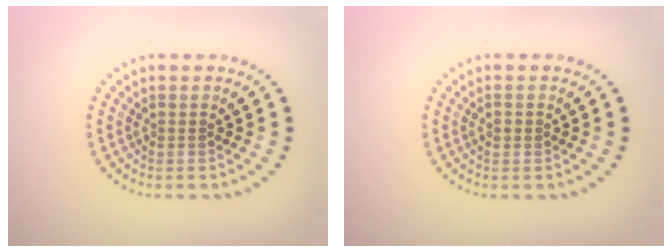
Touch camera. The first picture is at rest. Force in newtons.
{"total": 1.0, "press": 1.0, "slide": 0.1}